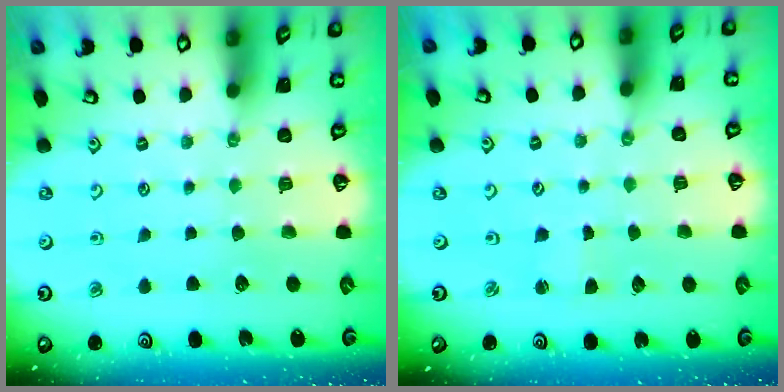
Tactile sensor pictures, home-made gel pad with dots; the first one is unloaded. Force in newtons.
{"total": 0.9, "press": 0.9, "slide": 0.0}